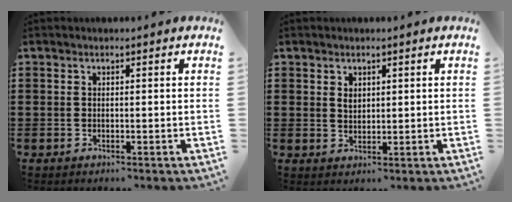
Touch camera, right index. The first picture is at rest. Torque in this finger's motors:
{"motor_torque": [0.01, 0.00, 0.01, 0.04]}